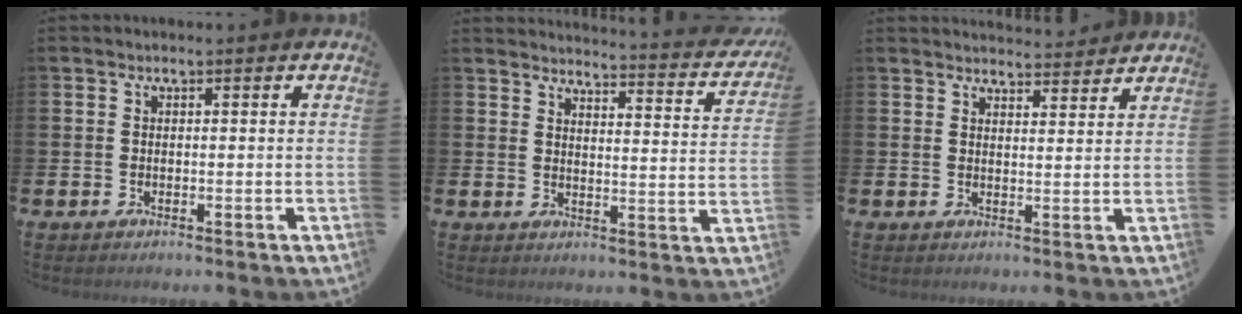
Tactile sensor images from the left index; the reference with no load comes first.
{"total": 3.6, "force": [3.6, 0.0, 0.7], "torque": [-0.011, -0.043, 0.053]}
{"total": 3.7, "force": [3.7, 0.2, -0.1], "torque": [0.008, -0.028, 0.065]}